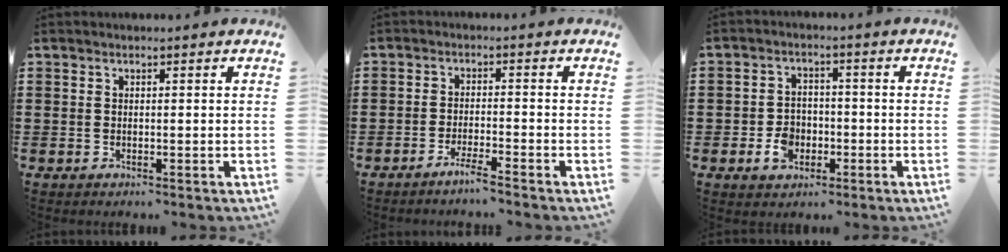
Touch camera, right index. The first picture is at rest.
{"total": 2.8, "force": [-2.5, -0.3, 1.3], "torque": [-0.022, 0.001, -0.046]}
{"total": 4.6, "force": [-1.7, 3.4, 2.6], "torque": [-0.066, 0.001, -0.034]}